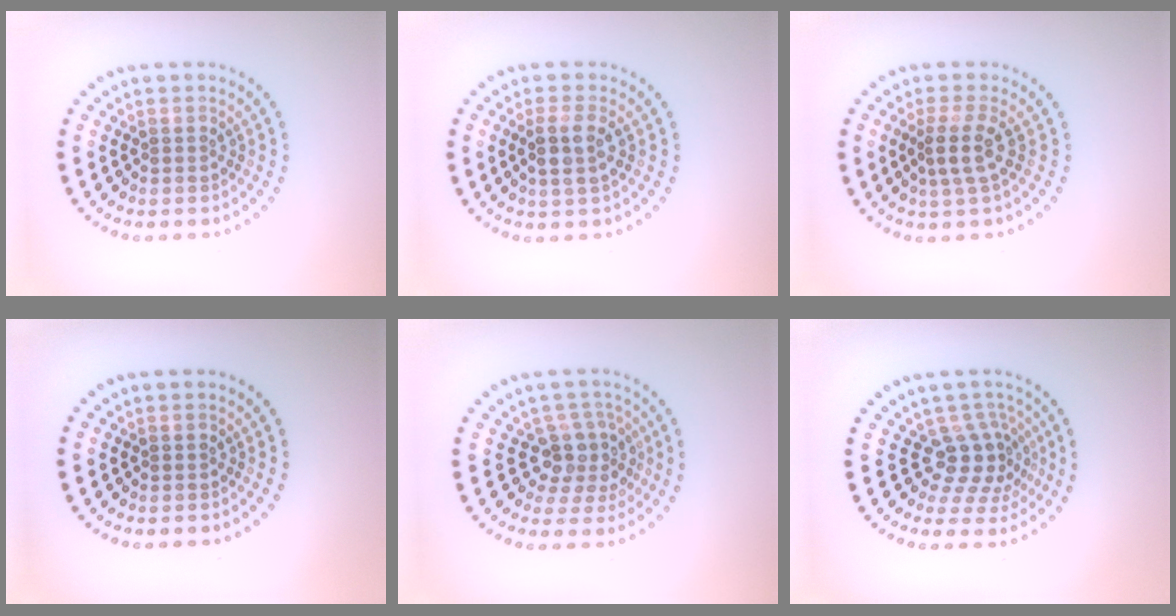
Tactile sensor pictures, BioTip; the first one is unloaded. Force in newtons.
{"total": 2.2, "press": 2.1, "slide": 0.8}
{"total": 2.5, "press": 1.8, "slide": 1.7}
{"total": 0.0}
{"total": 3.7, "press": 2.9, "slide": 2.4}
{"total": 3.7, "press": 2.7, "slide": 2.6}